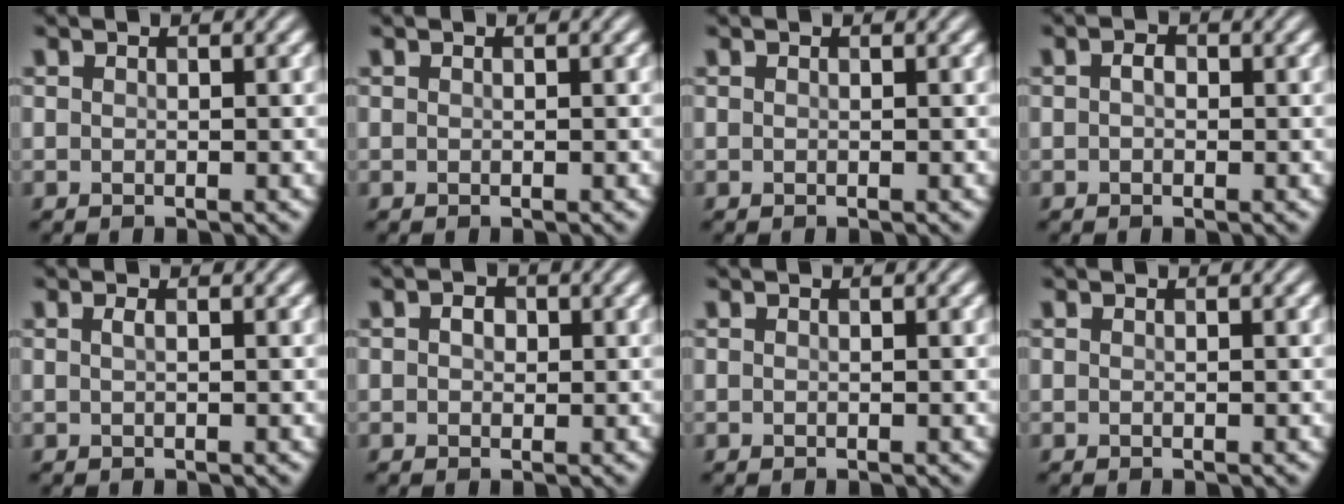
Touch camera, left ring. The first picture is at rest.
{"total": 0.0}
{"total": 0.0}
{"total": 1.2, "force": [0.2, 0.8, 0.9], "torque": [-0.012, -0.002, -0.002]}
{"total": 0.6, "force": [0.2, 0.2, 0.6], "torque": [-0.012, 0.006, 0.002]}
{"total": 1.4, "force": [0.4, 1.1, 0.8], "torque": [-0.011, 0.002, -0.002]}
{"total": 0.0}
{"total": 0.0}